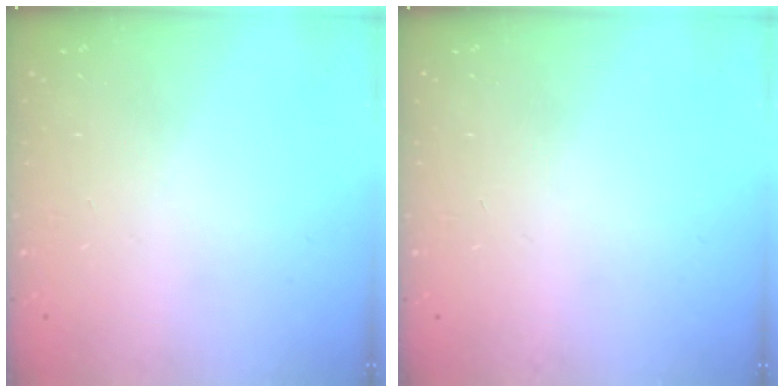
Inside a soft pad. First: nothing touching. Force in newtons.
{"total": 0.0}